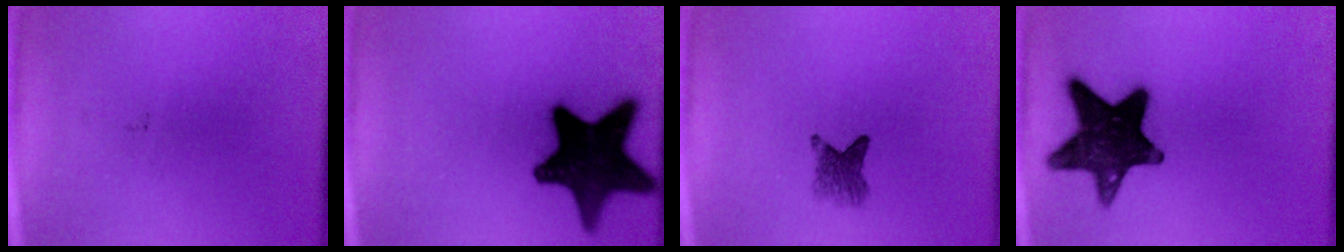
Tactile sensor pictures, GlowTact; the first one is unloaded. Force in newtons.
{"total": 18.1}
{"total": 3.1}
{"total": 15.8}